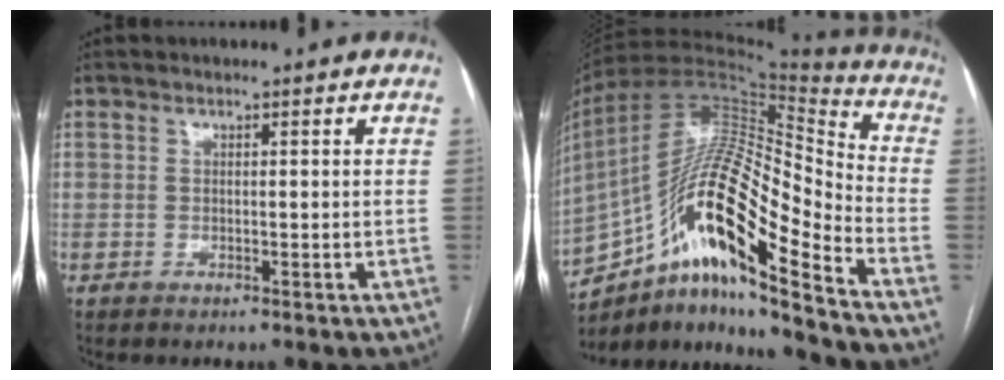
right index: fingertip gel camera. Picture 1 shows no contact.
{"total": 21.7, "force": [-12.3, 3.0, 17.6], "torque": [-0.331, 0.015, -0.216]}